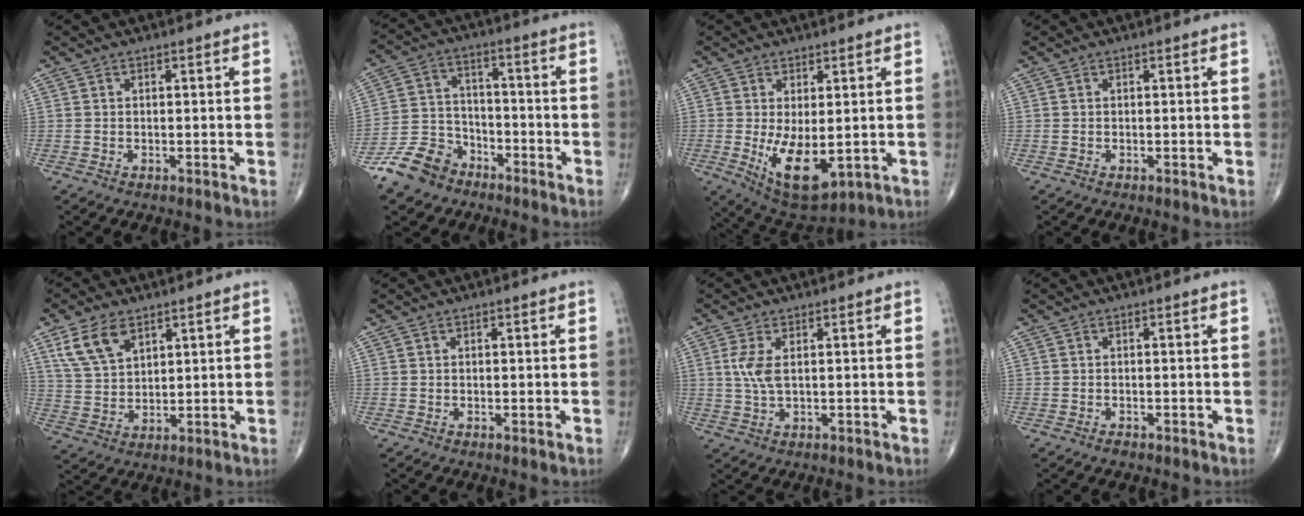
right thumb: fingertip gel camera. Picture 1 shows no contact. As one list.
[{"total": 9.8, "force": [-6.9, 6.3, 2.8], "torque": [-0.040, 0.052, -0.139]}, {"total": 10.3, "force": [-1.4, 4.8, 9.0], "torque": [-0.142, -0.024, -0.002]}, {"total": 0.0}, {"total": 8.7, "force": [4.9, 5.0, 5.2], "torque": [-0.092, -0.016, 0.103]}, {"total": 0.0}, {"total": 4.2, "force": [0.9, 1.7, 3.8], "torque": [-0.094, -0.002, 0.022]}, {"total": 0.8, "force": [-0.5, 0.4, 0.4], "torque": [-0.007, 0.002, -0.008]}]